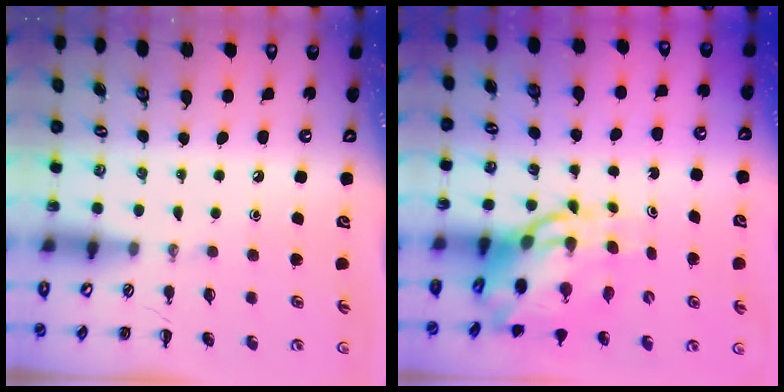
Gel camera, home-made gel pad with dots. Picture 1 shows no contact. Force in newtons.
{"total": 10.7, "press": 10.3, "slide": 2.9}